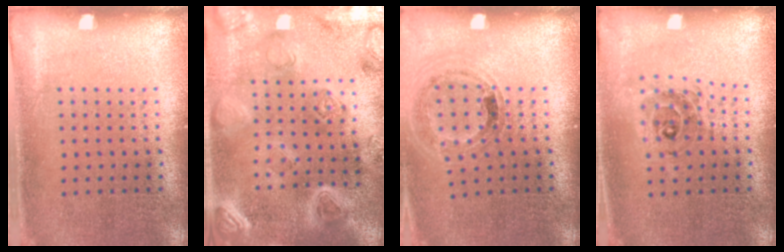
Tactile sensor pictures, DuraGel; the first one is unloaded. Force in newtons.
{"total": 4.2, "press": 3.8, "slide": 1.8}
{"total": 1.0, "press": 1.0, "slide": 0.1}
{"total": 0.7, "press": 0.7, "slide": 0.2}